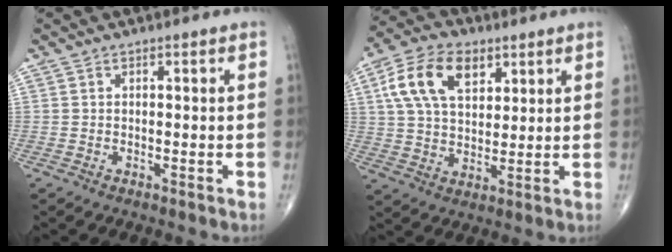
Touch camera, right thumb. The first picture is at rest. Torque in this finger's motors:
{"motor_torque": [-0.81, 1.26, 0.27, 0.22, 0.32]}